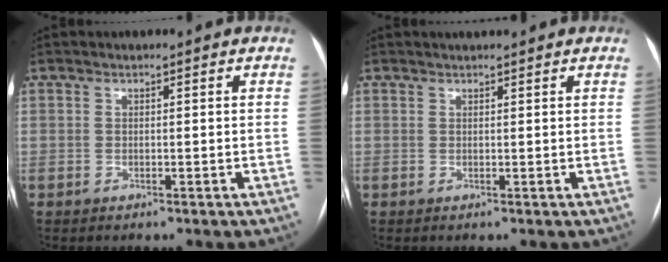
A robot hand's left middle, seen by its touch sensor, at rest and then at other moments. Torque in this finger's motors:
{"motor_torque": [0.11, -0.09, -0.04, 0.00]}